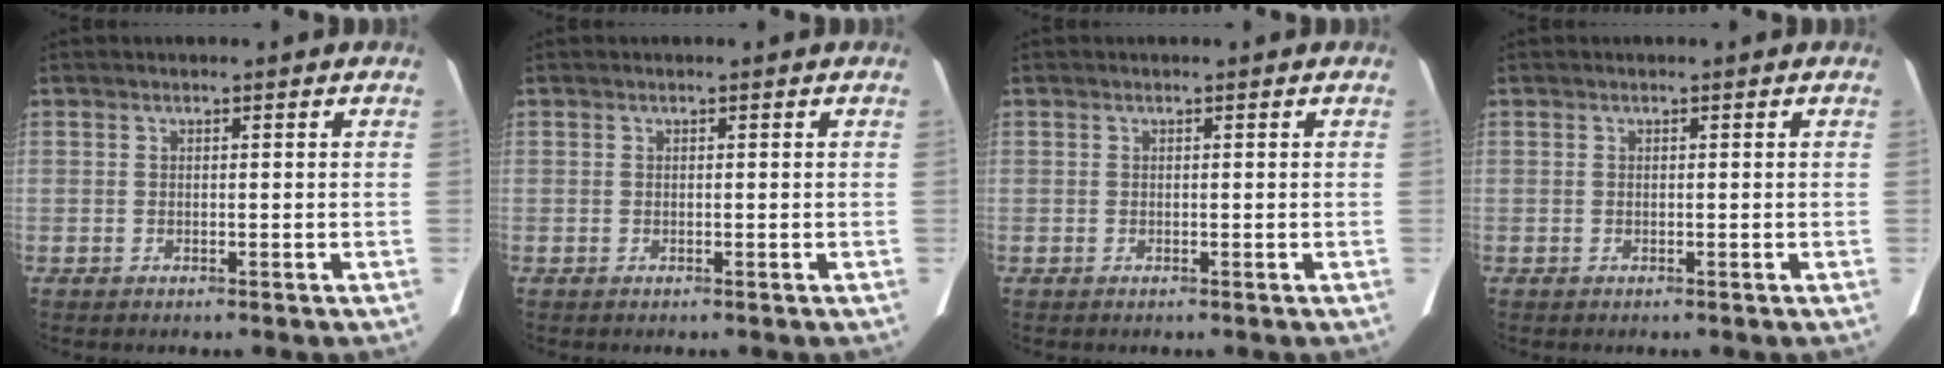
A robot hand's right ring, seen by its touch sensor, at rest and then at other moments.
{"total": 0.0}
{"total": 0.0}
{"total": 0.0}